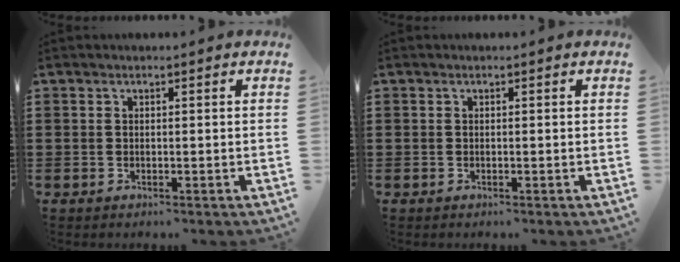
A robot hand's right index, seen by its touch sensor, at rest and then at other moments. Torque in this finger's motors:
{"motor_torque": [1.03, 0.33, 0.00, 0.00]}